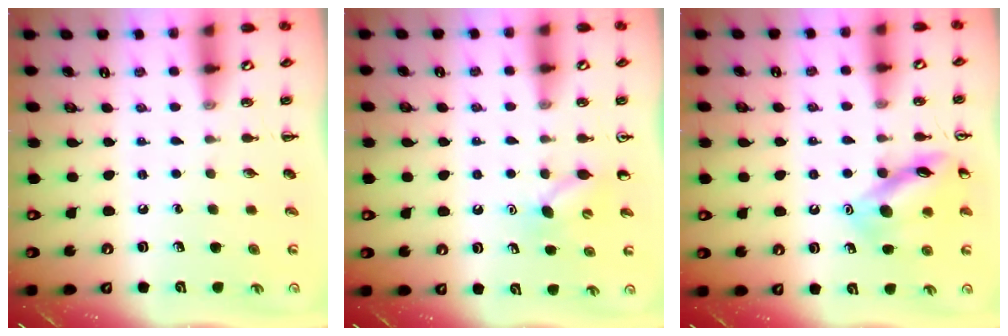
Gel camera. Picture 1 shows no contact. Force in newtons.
{"total": 4.1, "press": 4.0, "slide": 1.1}
{"total": 12.7, "press": 12.6, "slide": 1.2}